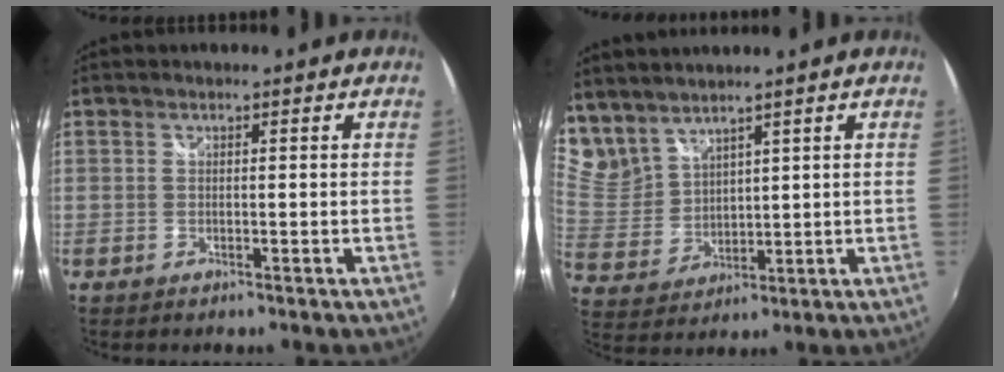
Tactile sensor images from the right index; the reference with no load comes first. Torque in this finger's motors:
{"motor_torque": [0.72, 0.95, 0.04, -0.01]}